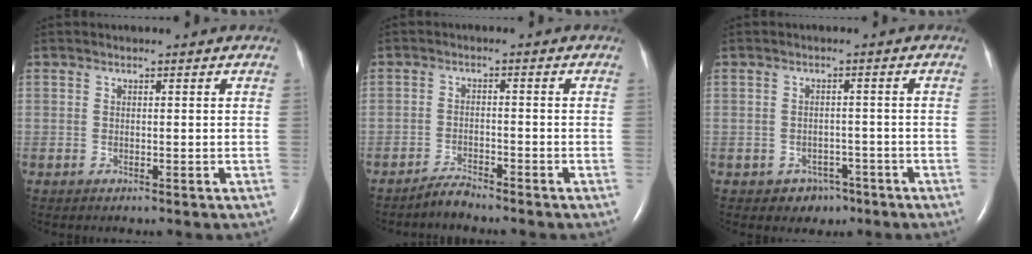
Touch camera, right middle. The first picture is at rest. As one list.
[{"total": 2.2, "force": [-2.2, -0.1, 0.1], "torque": [-0.003, -0.009, -0.041]}, {"total": 3.2, "force": [-1.9, 2.5, 0.5], "torque": [-0.007, 0.013, -0.016]}]